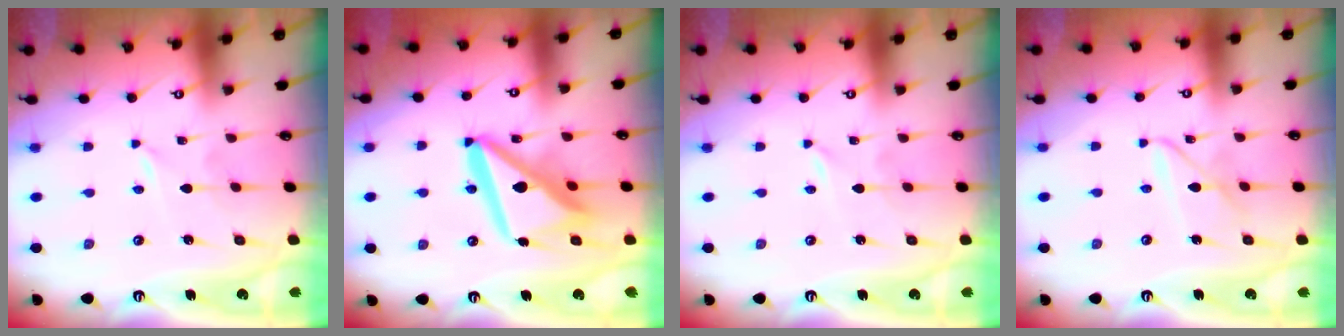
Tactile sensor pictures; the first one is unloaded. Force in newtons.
{"total": 15.7, "press": 15.6, "slide": 1.2}
{"total": 0.0}
{"total": 7.3, "press": 7.3, "slide": 0.5}